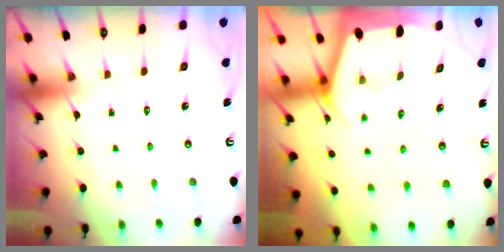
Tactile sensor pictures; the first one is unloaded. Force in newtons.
{"total": 2.9, "press": 2.9, "slide": 0.1}